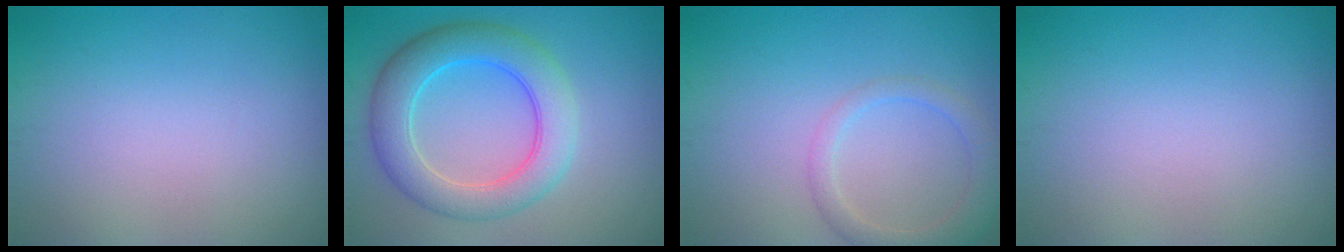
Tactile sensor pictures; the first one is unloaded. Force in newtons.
{"total": 6.6, "press": 6.6, "slide": 0.1}
{"total": 2.7, "press": 2.7, "slide": 0.1}
{"total": 0.0}